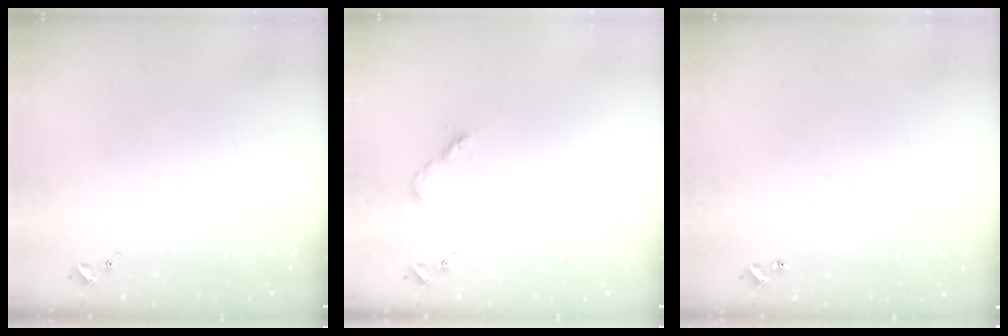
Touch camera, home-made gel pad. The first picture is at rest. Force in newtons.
{"total": 2.0, "press": 2.0, "slide": 0.2}
{"total": 1.0, "press": 1.0, "slide": 0.2}